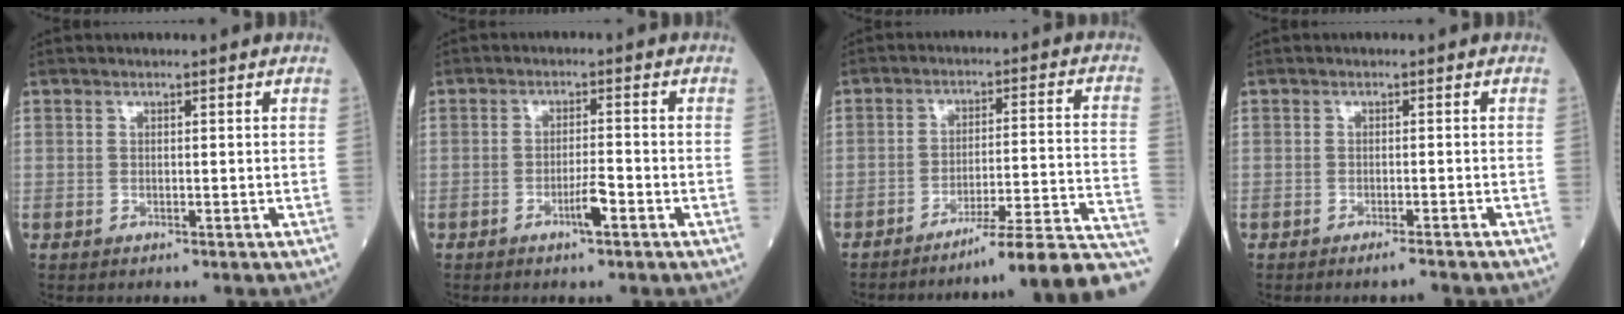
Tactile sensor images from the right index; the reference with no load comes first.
{"total": 3.1, "force": [-1.7, 0.1, 2.6], "torque": [-0.046, -0.001, -0.031]}
{"total": 17.8, "force": [-15.4, -1.7, 8.7], "torque": [-0.053, 0.007, -0.213]}
{"total": 2.1, "force": [-1.8, -0.3, 1.0], "torque": [-0.017, -0.002, -0.025]}